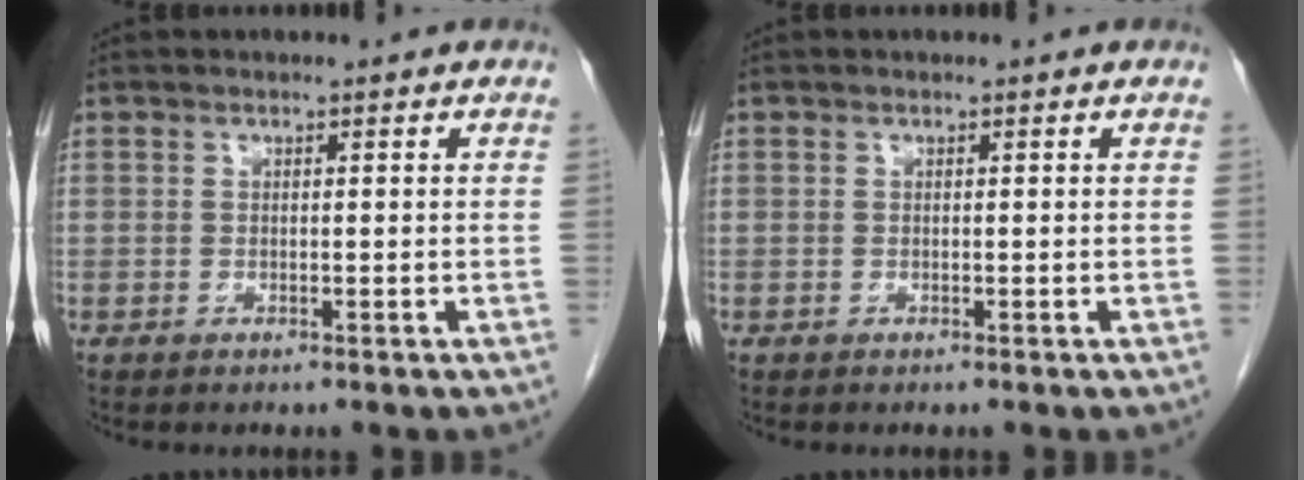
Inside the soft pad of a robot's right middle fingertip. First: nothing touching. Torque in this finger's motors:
{"motor_torque": [0.00, 0.00, 0.00, 0.00]}